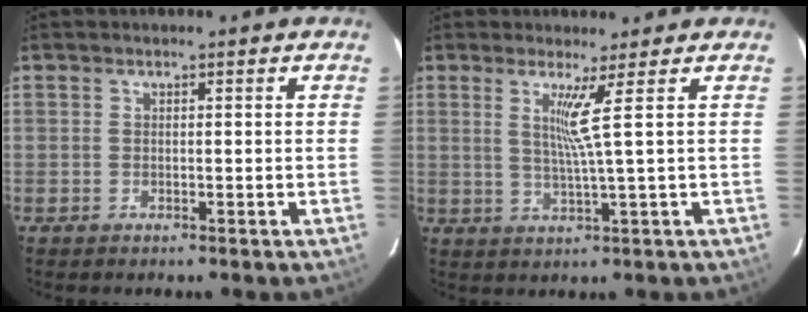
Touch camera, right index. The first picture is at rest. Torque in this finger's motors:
{"motor_torque": [0.61, 0.39, 0.07, 0.06]}